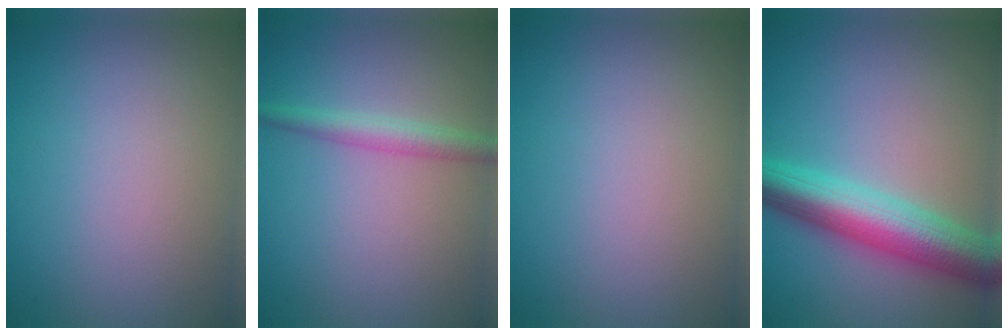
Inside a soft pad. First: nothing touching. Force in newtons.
{"total": 2.4, "press": 2.4, "slide": 0.0}
{"total": 0.0}
{"total": 7.6, "press": 7.6, "slide": 0.2}